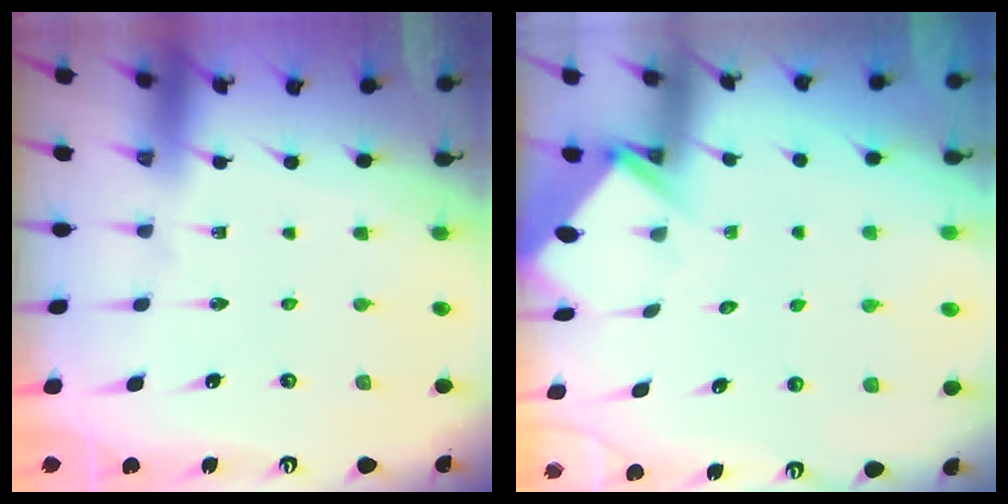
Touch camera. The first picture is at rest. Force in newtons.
{"total": 4.5, "press": 4.5, "slide": 0.4}